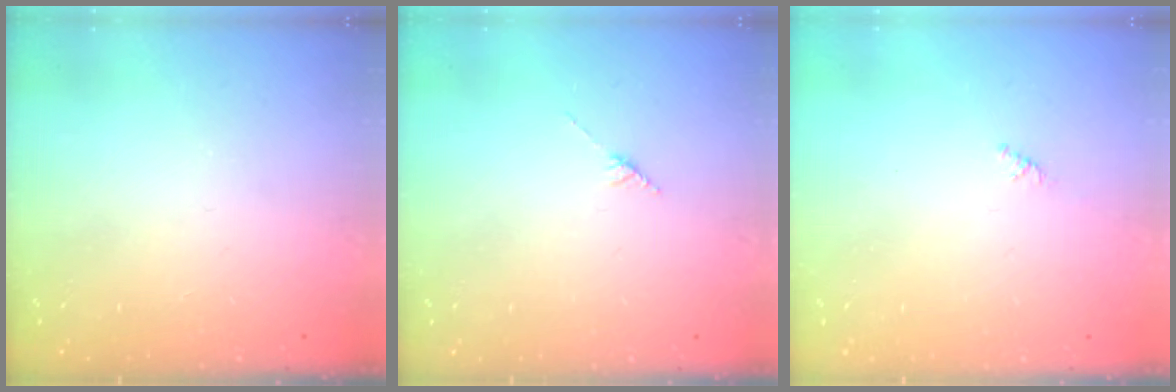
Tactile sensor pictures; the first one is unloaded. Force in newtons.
{"total": 2.8, "press": 2.8, "slide": 0.4}
{"total": 0.8, "press": 0.7, "slide": 0.4}